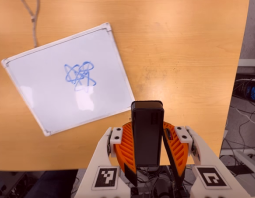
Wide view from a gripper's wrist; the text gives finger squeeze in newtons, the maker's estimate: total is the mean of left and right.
{"total": 6.0, "left": 5.2, "right": 6.8}